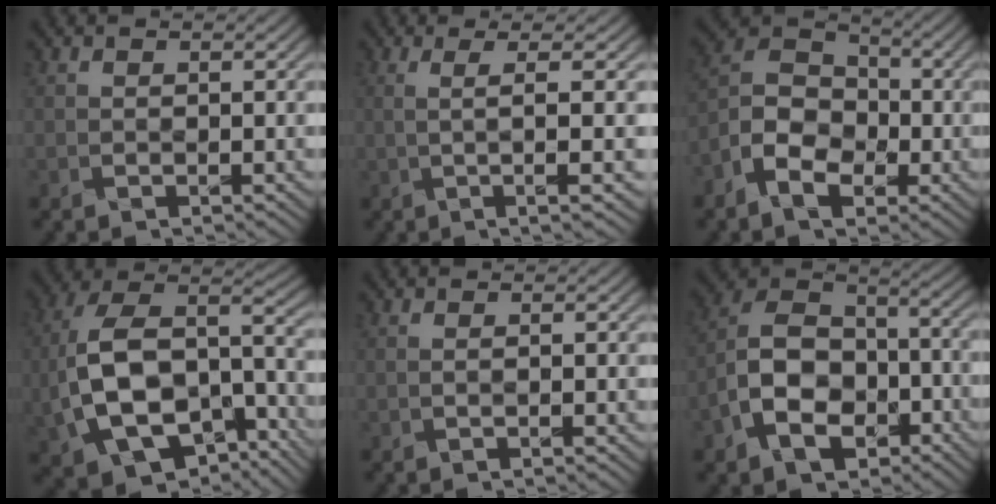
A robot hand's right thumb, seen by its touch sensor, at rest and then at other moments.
{"total": 5.0, "force": [0.1, 0.6, 5.0], "torque": [-0.085, 0.008, 0.006]}
{"total": 8.4, "force": [-4.4, 5.6, 4.5], "torque": [-0.093, -0.005, -0.099]}
{"total": 16.8, "force": [-5.1, 10.7, 11.9], "torque": [-0.255, -0.029, -0.070]}
{"total": 0.9, "force": [-0.2, 0.2, 0.8], "torque": [-0.011, 0.000, -0.005]}
{"total": 12.1, "force": [-5.2, 7.8, 7.6], "torque": [-0.161, -0.011, -0.105]}